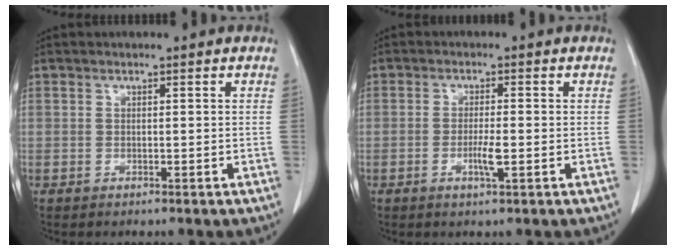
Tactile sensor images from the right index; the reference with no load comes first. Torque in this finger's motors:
{"motor_torque": [-0.11, 0.08, -0.02, 0.02]}